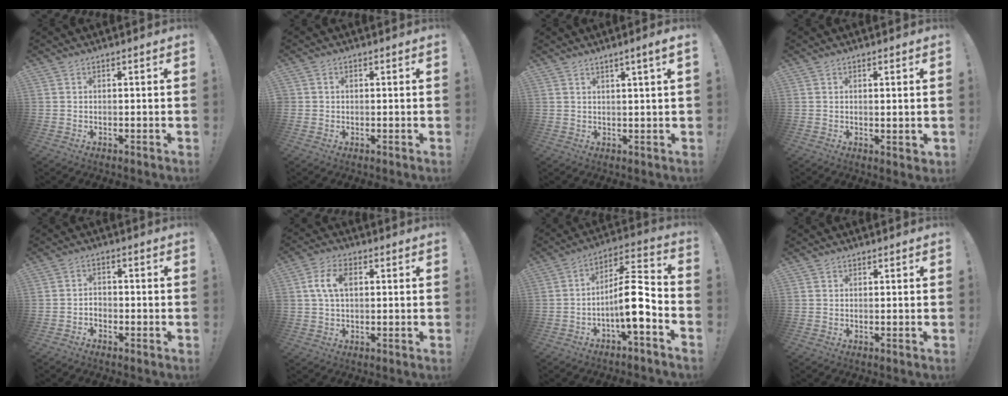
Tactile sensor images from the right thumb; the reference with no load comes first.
{"total": 0.9, "force": [-0.1, 0.9, 0.1], "torque": [-0.008, 0.005, 0.000]}
{"total": 3.4, "force": [1.8, -0.3, 2.9], "torque": [-0.043, -0.008, 0.027]}
{"total": 1.7, "force": [1.1, 0.6, 1.2], "torque": [-0.011, -0.006, 0.018]}
{"total": 2.4, "force": [-1.8, 1.4, 0.6], "torque": [-0.020, 0.009, -0.031]}
{"total": 8.0, "force": [1.6, 5.0, 6.1], "torque": [-0.113, 0.010, 0.029]}
{"total": 13.5, "force": [-3.9, 3.6, 12.4], "torque": [-0.211, 0.022, -0.063]}
{"total": 0.8, "force": [0.6, 0.5, 0.0], "torque": [0.005, -0.003, 0.011]}